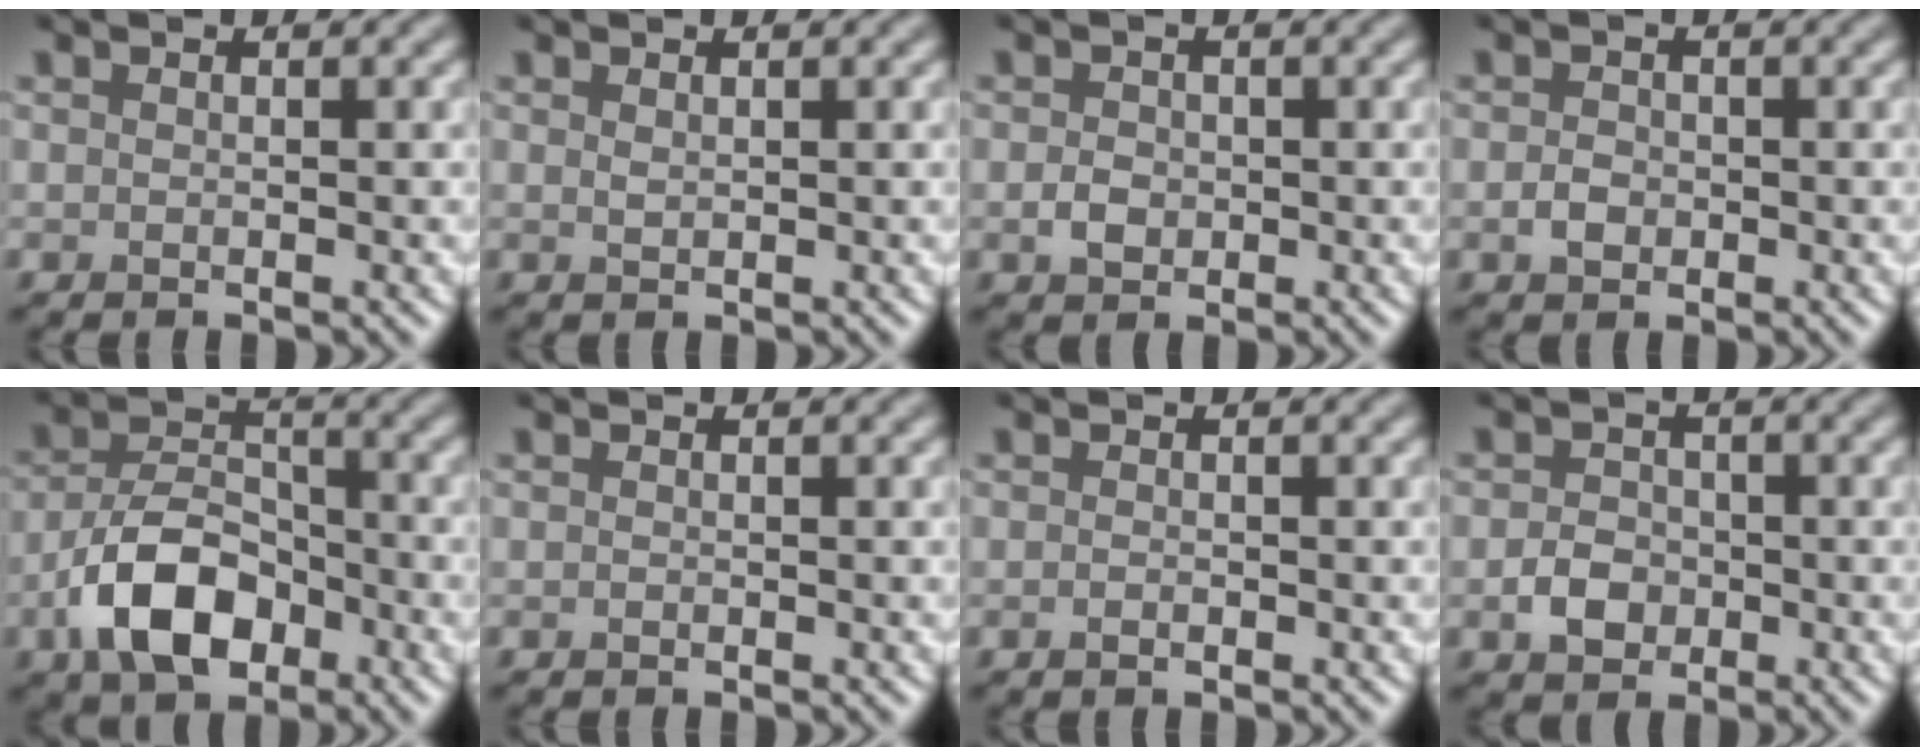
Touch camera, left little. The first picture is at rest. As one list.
[{"total": 0.6, "force": [0.4, 0.2, 0.4], "torque": [-0.011, -0.001, 0.009]}, {"total": 1.7, "force": [-0.3, 1.4, 0.9], "torque": [-0.016, 0.000, -0.010]}, {"total": 1.5, "force": [-0.4, 1.2, 0.9], "torque": [-0.017, 0.000, -0.012]}, {"total": 7.0, "force": [-3.2, 4.1, 4.7], "torque": [-0.083, 0.001, -0.063]}, {"total": 0.0}, {"total": 0.6, "force": [-0.2, 0.2, 0.5], "torque": [-0.009, -0.002, -0.004]}, {"total": 2.5, "force": [-0.7, 2.1, 1.3], "torque": [-0.019, 0.001, -0.020]}]